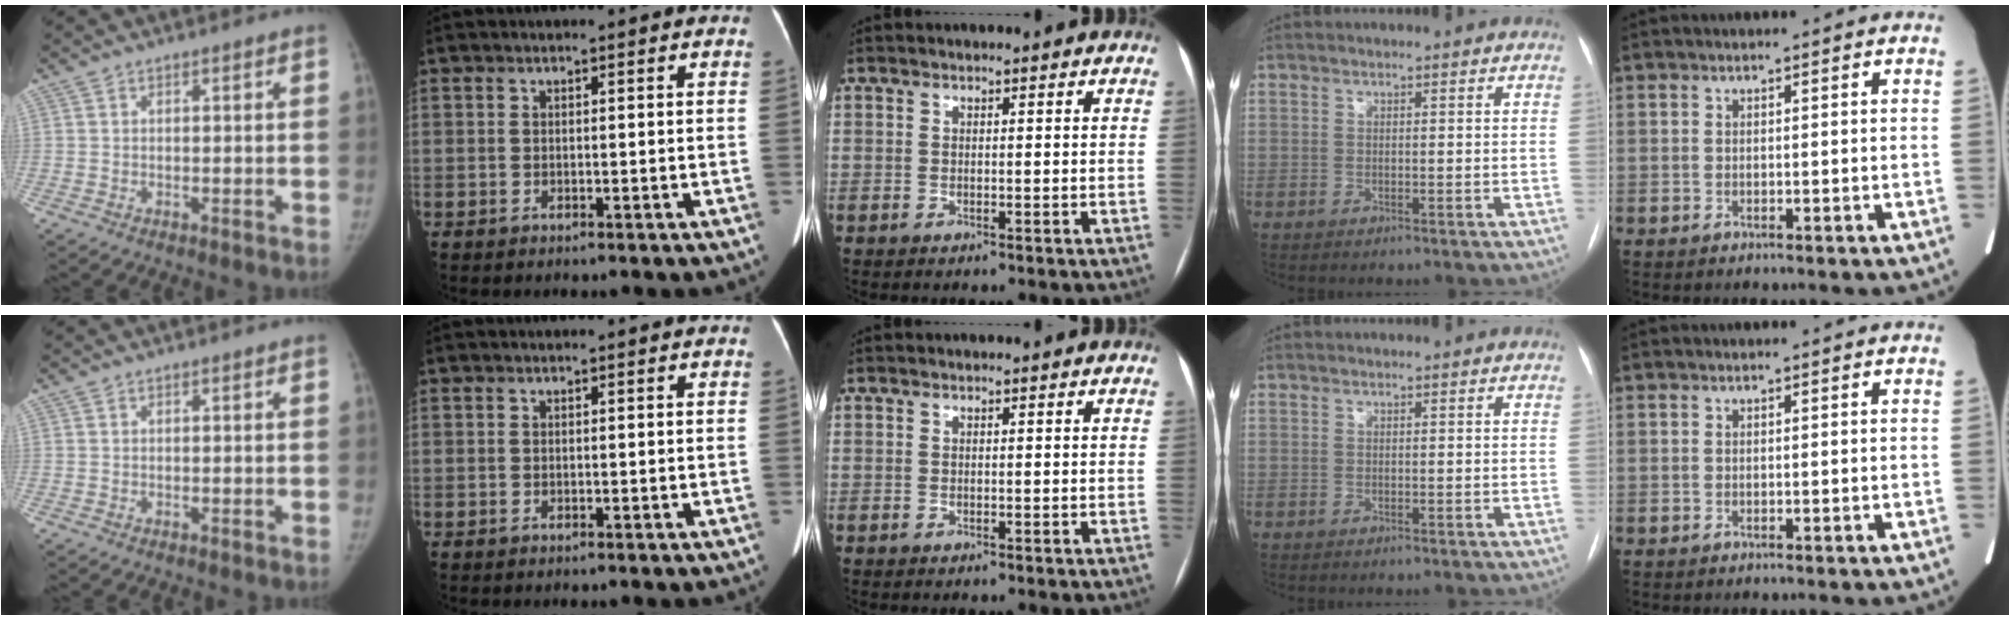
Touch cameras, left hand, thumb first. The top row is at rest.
{}